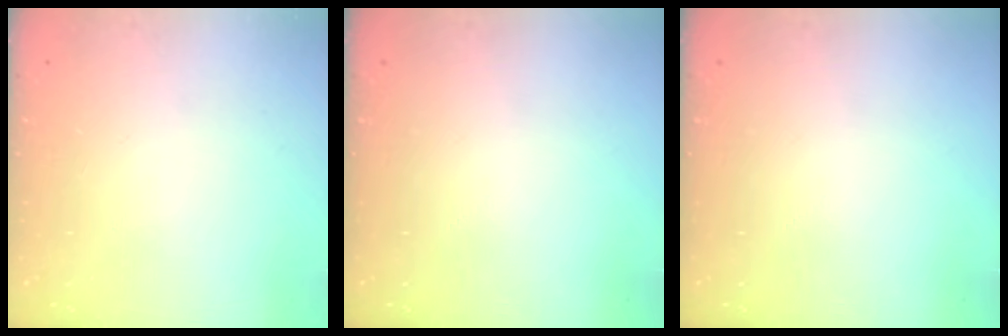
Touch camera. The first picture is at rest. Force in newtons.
{"total": 0.0}
{"total": 0.0}